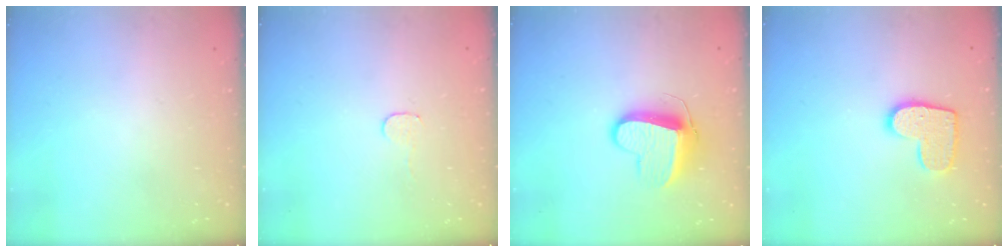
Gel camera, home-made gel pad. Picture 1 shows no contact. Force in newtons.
{"total": 3.2, "press": 3.1, "slide": 0.3}
{"total": 10.7, "press": 10.7, "slide": 0.5}
{"total": 11.2, "press": 11.2, "slide": 0.6}